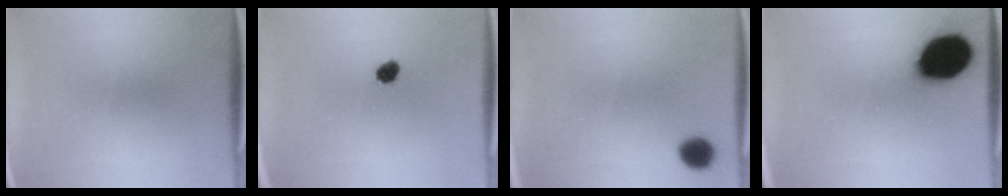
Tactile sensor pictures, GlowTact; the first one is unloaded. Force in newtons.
{"total": 2.8}
{"total": 6.0}
{"total": 19.1}